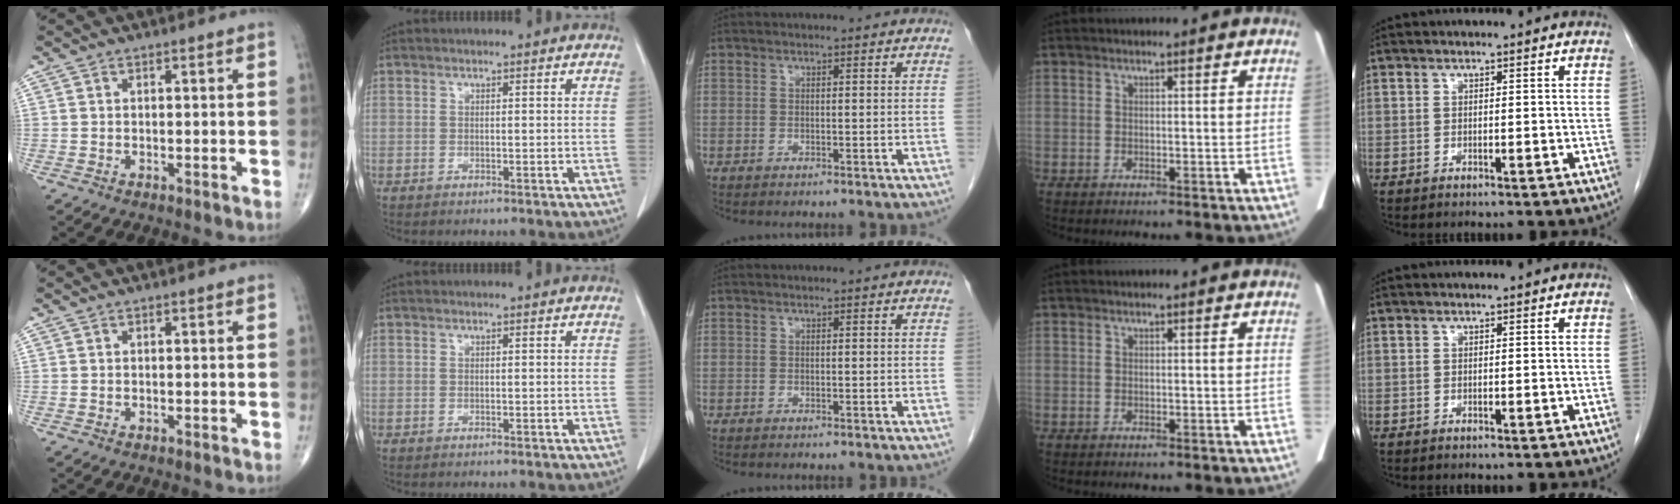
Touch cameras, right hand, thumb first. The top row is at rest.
{}